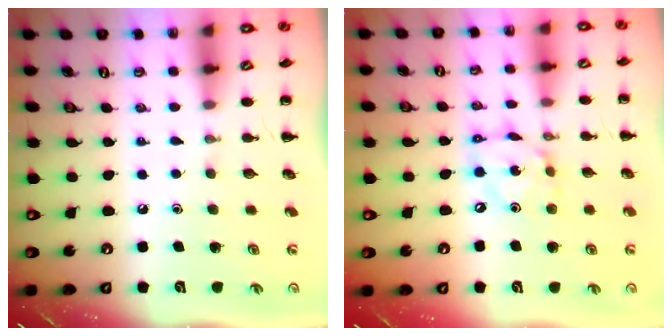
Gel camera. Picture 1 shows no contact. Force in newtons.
{"total": 7.5, "press": 7.4, "slide": 1.5}